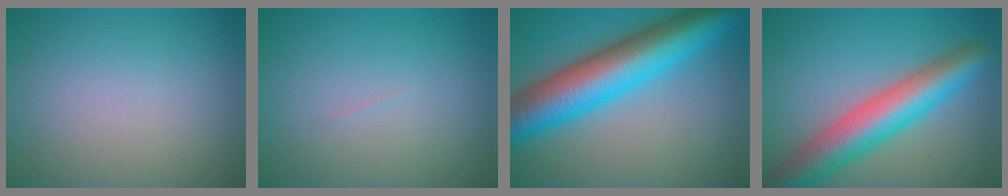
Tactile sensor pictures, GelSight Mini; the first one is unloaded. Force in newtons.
{"total": 0.0}
{"total": 11.8, "press": 11.8, "slide": 0.1}
{"total": 8.3, "press": 8.3, "slide": 0.4}